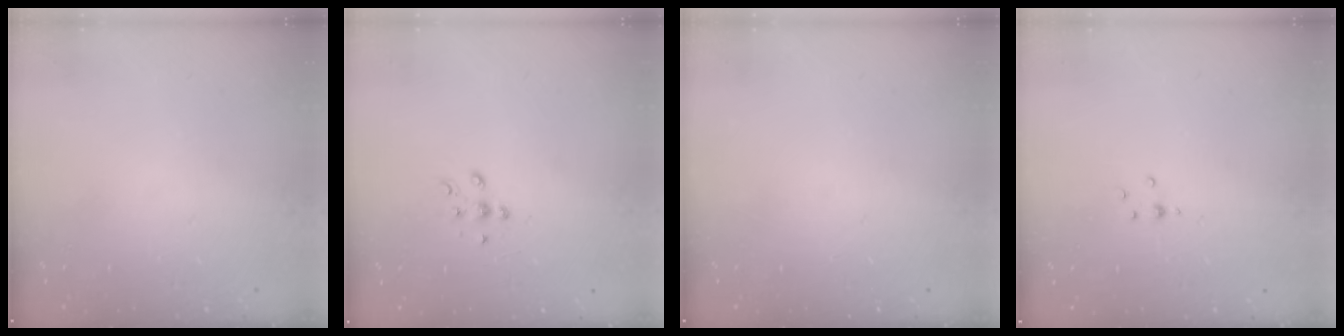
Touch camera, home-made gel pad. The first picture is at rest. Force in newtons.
{"total": 6.1, "press": 6.0, "slide": 1.3}
{"total": 0.0}
{"total": 2.8, "press": 2.4, "slide": 1.5}